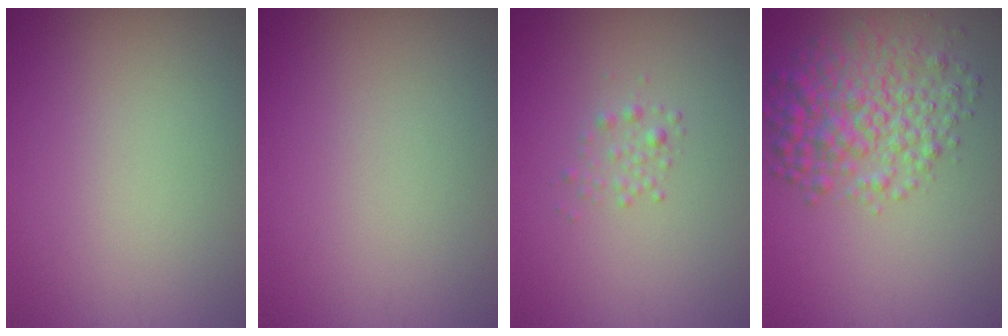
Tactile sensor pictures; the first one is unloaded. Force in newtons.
{"total": 0.0}
{"total": 1.1, "press": 1.1, "slide": 0.0}
{"total": 5.8, "press": 5.8, "slide": 0.1}